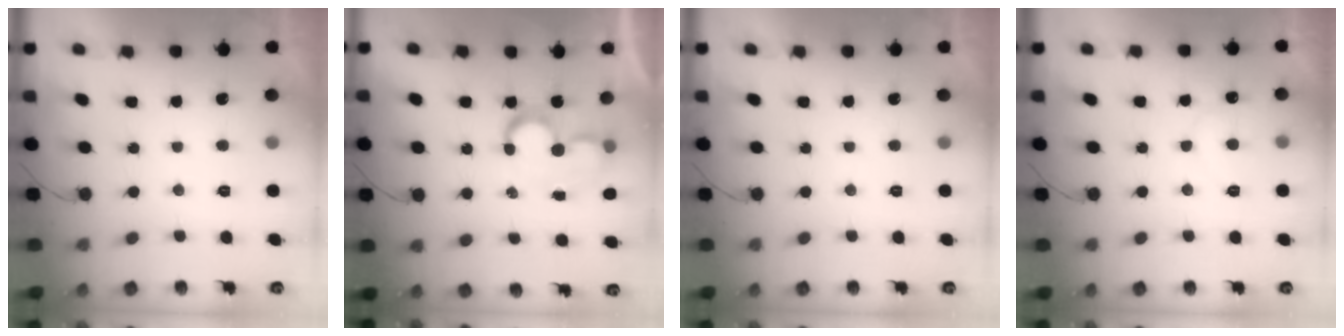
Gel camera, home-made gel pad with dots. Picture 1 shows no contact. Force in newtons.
{"total": 9.1, "press": 9.0, "slide": 0.6}
{"total": 0.0}
{"total": 6.0, "press": 6.0, "slide": 0.4}